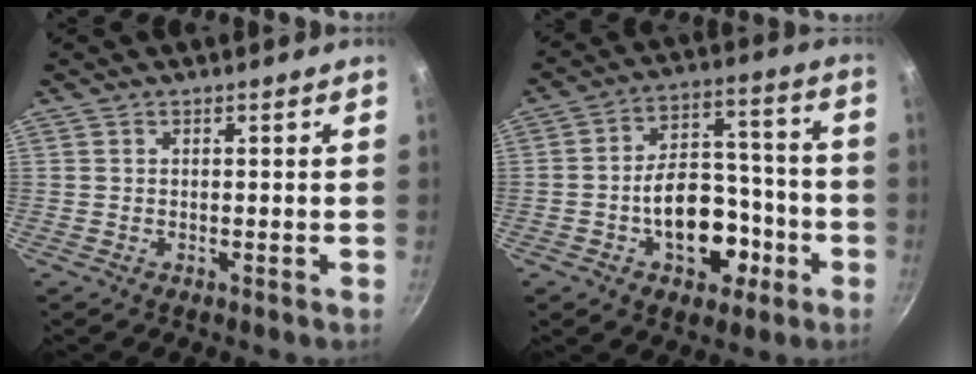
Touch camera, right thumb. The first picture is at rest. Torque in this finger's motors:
{"motor_torque": [1.96, 1.57, 1.52, -1.10, 0.50]}